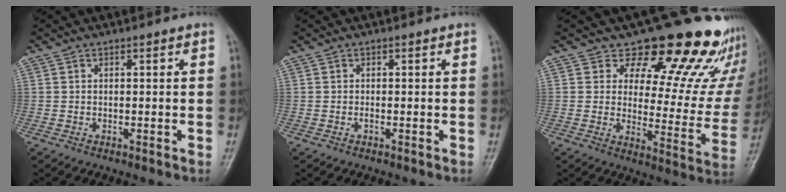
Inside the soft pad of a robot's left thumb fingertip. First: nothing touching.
{"total": 0.6, "force": [-0.1, 0.3, 0.4], "torque": [-0.004, 0.000, -0.005]}
{"total": 21.3, "force": [17.5, 8.9, 8.3], "torque": [-0.044, -0.122, 0.206]}